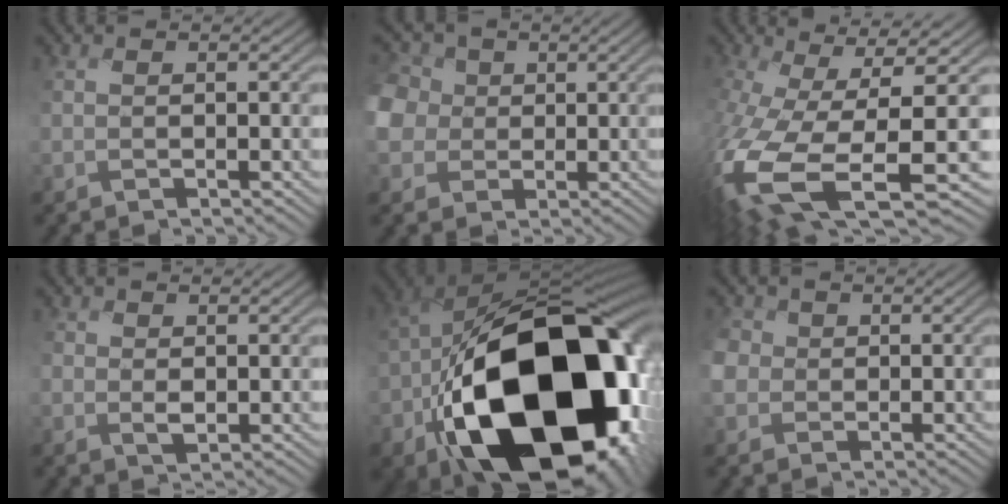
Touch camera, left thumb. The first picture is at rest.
{"total": 8.5, "force": [0.4, 7.6, 3.8], "torque": [-0.140, -0.009, -0.012]}
{"total": 14.1, "force": [-4.3, 4.0, 12.8], "torque": [-0.328, -0.046, -0.052]}
{"total": 0.8, "force": [0.4, 0.6, 0.5], "torque": [-0.013, -0.002, 0.004]}
{"total": 21.5, "force": [-6.5, 14.2, 14.7], "torque": [-0.284, -0.076, -0.058]}
{"total": 4.5, "force": [-0.3, 4.2, 1.5], "torque": [-0.059, -0.004, -0.023]}